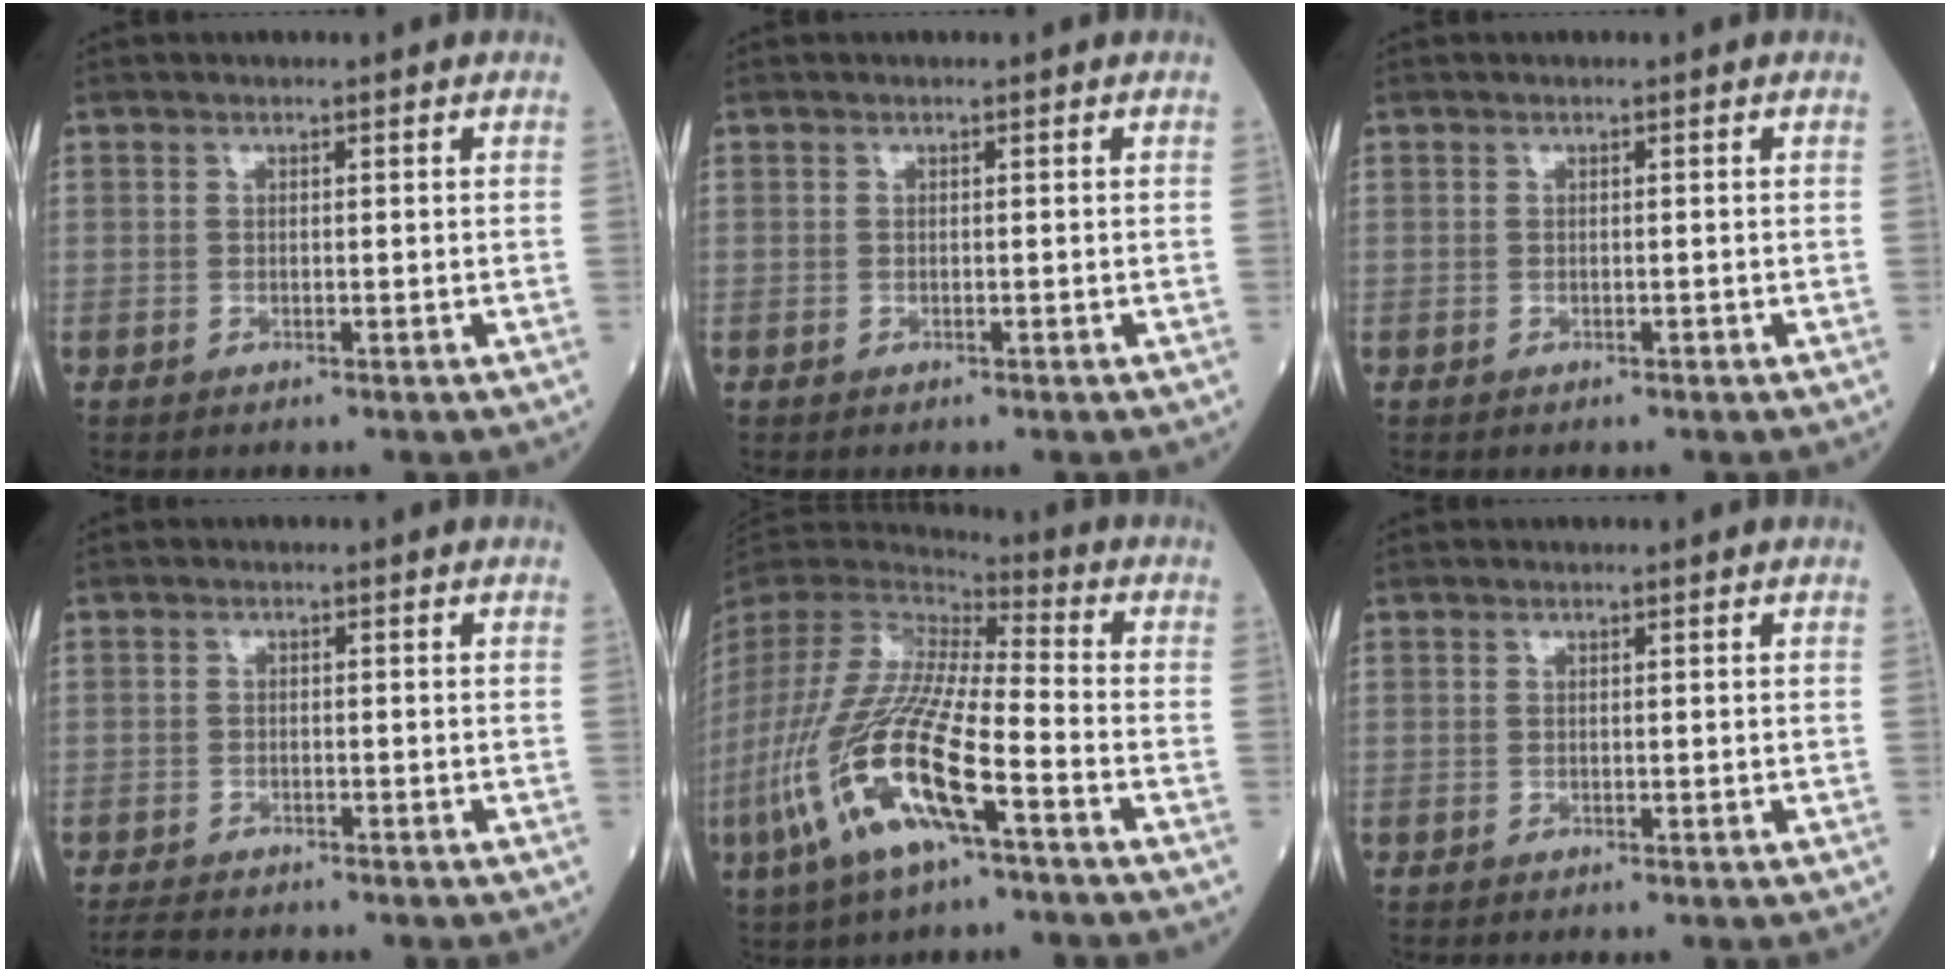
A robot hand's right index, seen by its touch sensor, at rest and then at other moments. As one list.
[{"total": 0.0}, {"total": 0.0}, {"total": 3.2, "force": [-3.0, 0.9, 0.6], "torque": [-0.016, -0.011, -0.054]}, {"total": 19.6, "force": [-8.3, 3.6, 17.4], "torque": [-0.407, -0.042, -0.161]}, {"total": 0.0}]